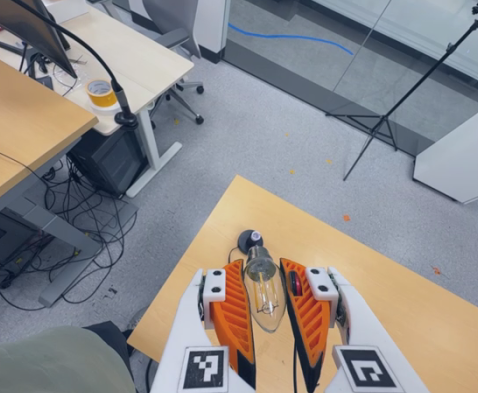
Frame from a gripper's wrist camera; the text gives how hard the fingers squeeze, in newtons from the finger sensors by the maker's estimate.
{"total": 19.5, "left": 21.0, "right": 18.1}